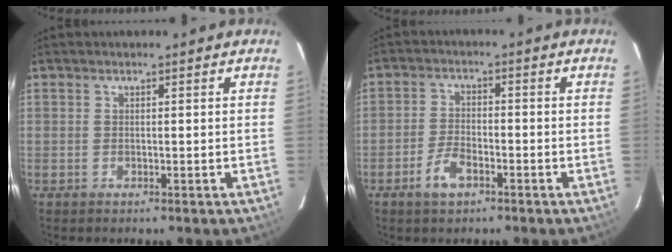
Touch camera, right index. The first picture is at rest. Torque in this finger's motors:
{"motor_torque": [0.45, -0.42, 0.30, 0.06]}